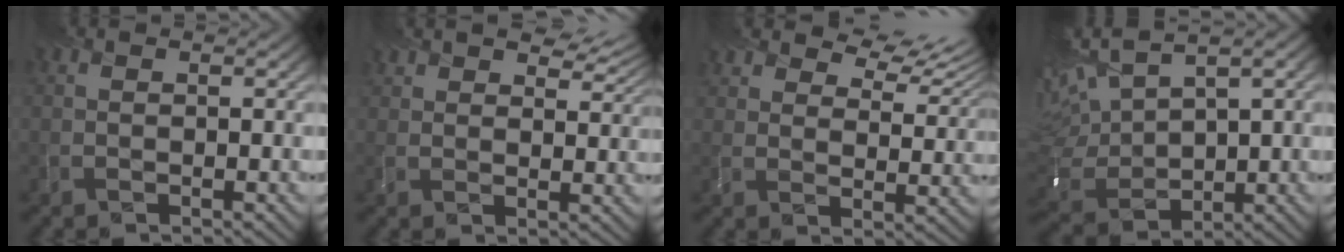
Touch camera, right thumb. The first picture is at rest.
{"total": 4.7, "force": [3.6, 1.9, 2.3], "torque": [-0.034, -0.004, 0.065]}
{"total": 7.8, "force": [6.5, 2.8, 3.5], "torque": [-0.067, 0.005, 0.106]}
{"total": 10.6, "force": [4.8, 5.2, 7.9], "torque": [-0.228, 0.008, 0.098]}